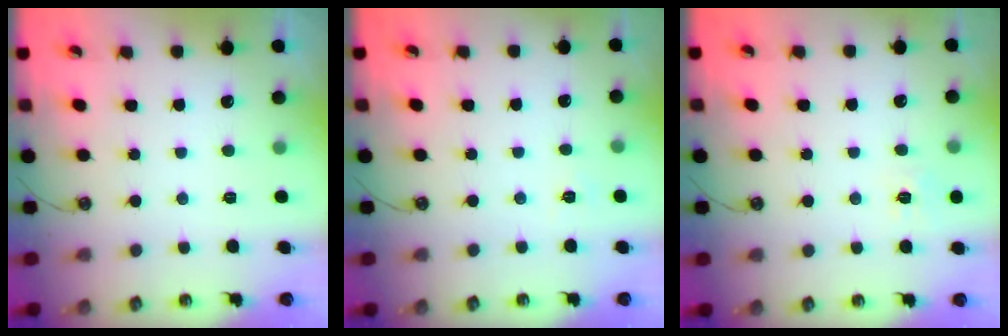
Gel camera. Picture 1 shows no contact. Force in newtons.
{"total": 2.6, "press": 2.6, "slide": 0.3}
{"total": 6.1, "press": 6.1, "slide": 0.5}